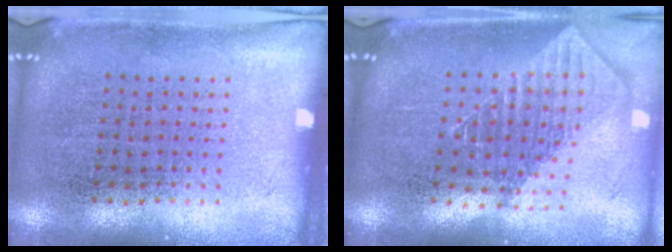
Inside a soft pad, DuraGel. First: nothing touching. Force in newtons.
{"total": 1.9, "press": 1.5, "slide": 1.2}